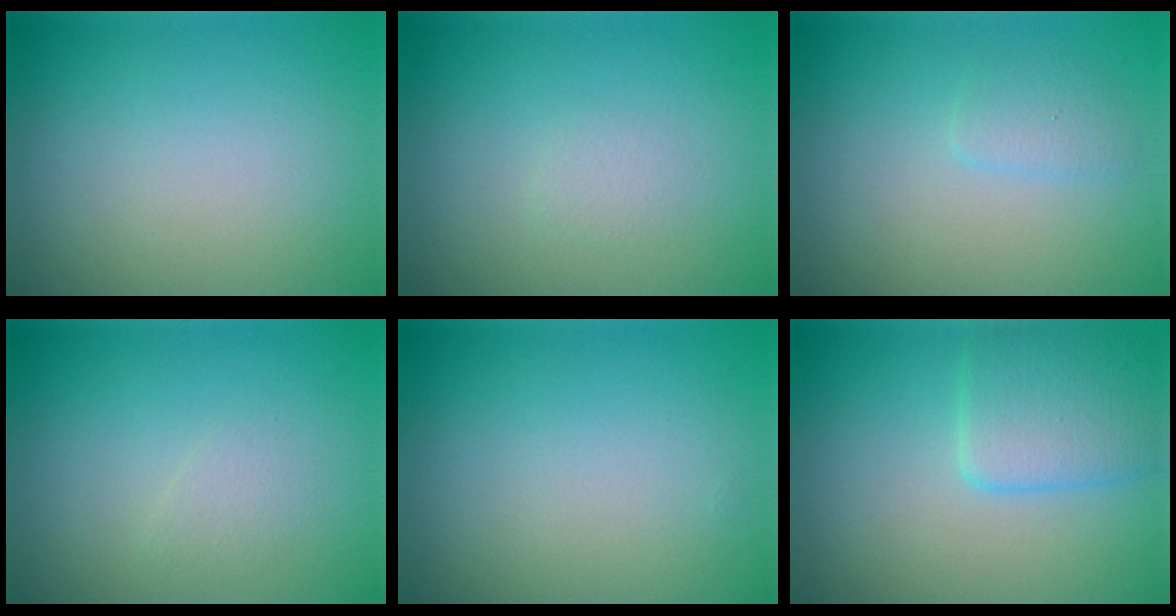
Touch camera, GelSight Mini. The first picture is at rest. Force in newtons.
{"total": 0.7, "press": 0.7, "slide": 0.0}
{"total": 1.3, "press": 1.3, "slide": 0.1}
{"total": 0.9, "press": 0.9, "slide": 0.0}
{"total": 0.0}
{"total": 4.0, "press": 4.0, "slide": 0.3}